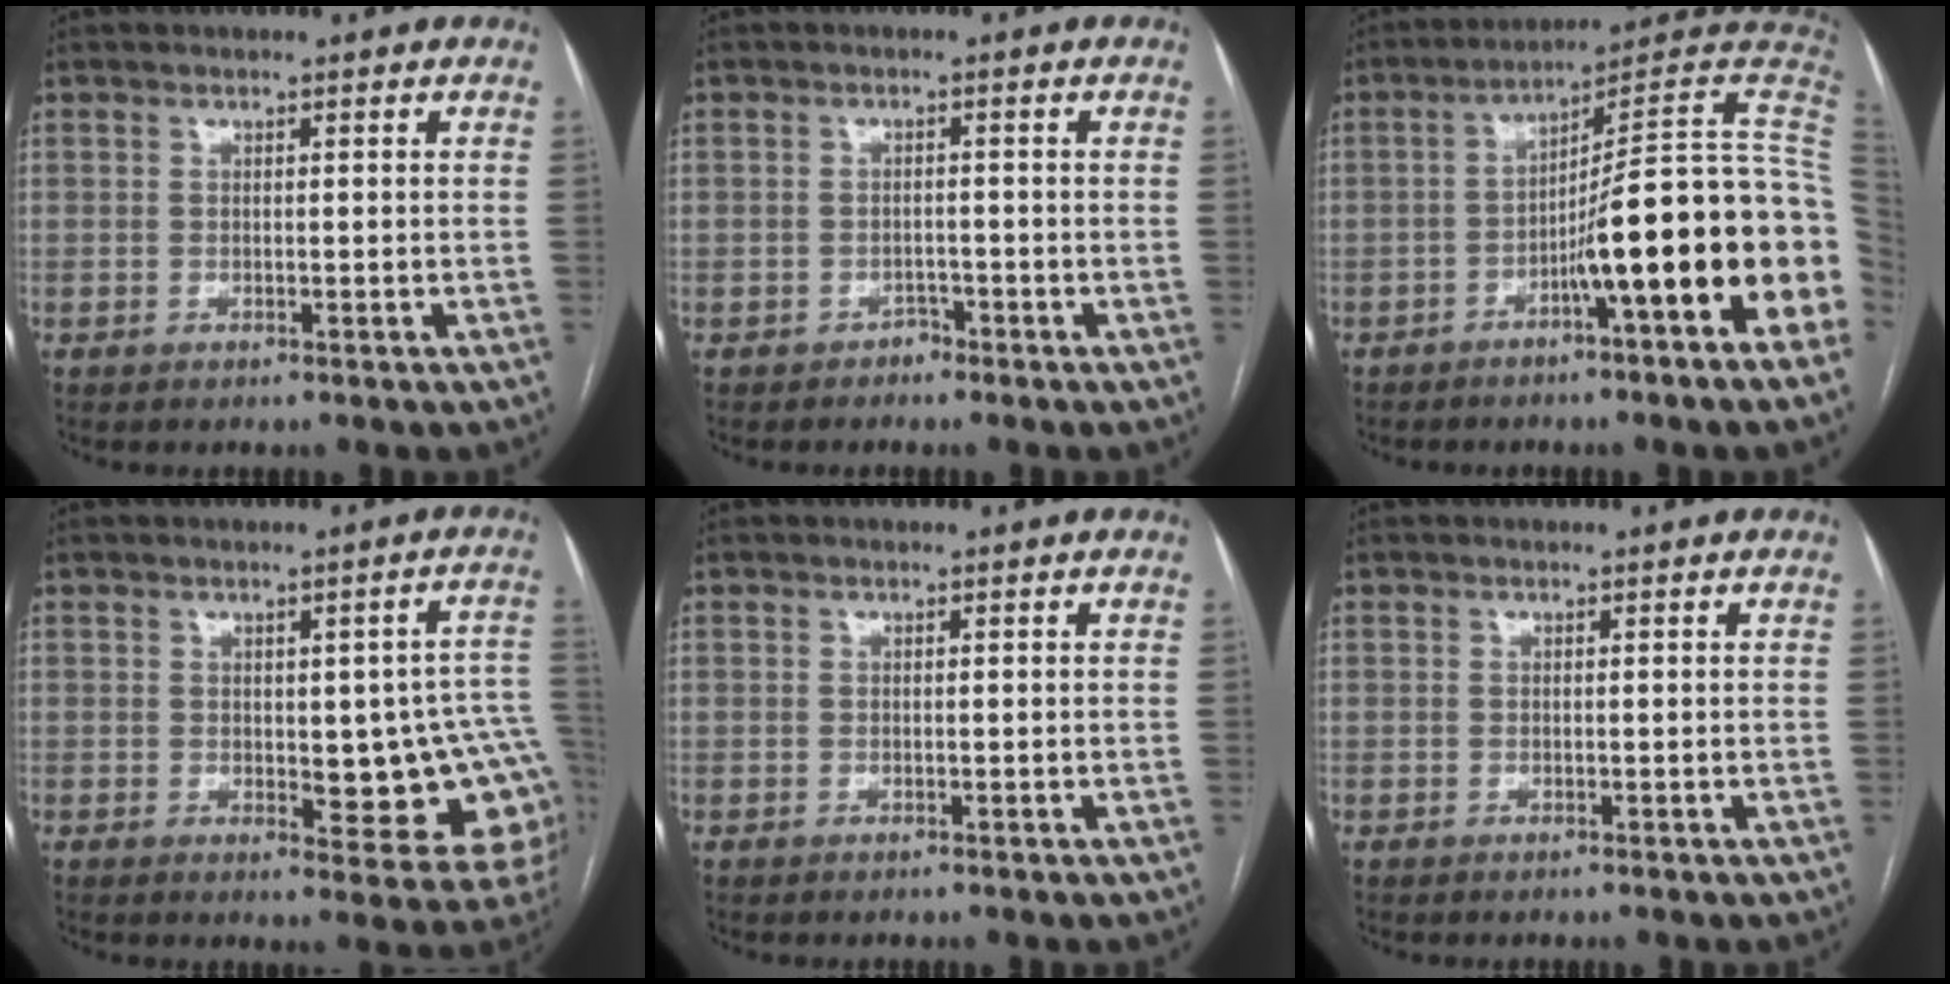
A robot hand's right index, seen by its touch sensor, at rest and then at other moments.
{"total": 1.5, "force": [-1.1, 1.0, 0.0], "torque": [0.002, 0.005, -0.022]}
{"total": 17.3, "force": [-4.3, -0.2, 16.8], "torque": [-0.167, 0.037, -0.065]}
{"total": 12.7, "force": [-0.7, 4.6, 11.8], "torque": [-0.101, 0.013, 0.000]}
{"total": 0.0}
{"total": 0.0}